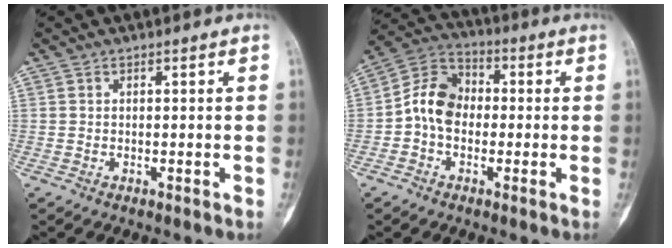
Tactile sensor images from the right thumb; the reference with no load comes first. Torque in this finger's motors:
{"motor_torque": [0.69, 0.67, 0.71, -0.66, 0.06]}